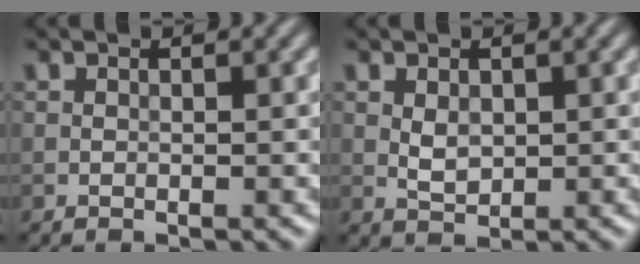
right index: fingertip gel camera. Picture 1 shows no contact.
{"total": 1.7, "force": [0.3, 1.2, 1.2], "torque": [-0.024, -0.003, 0.011]}